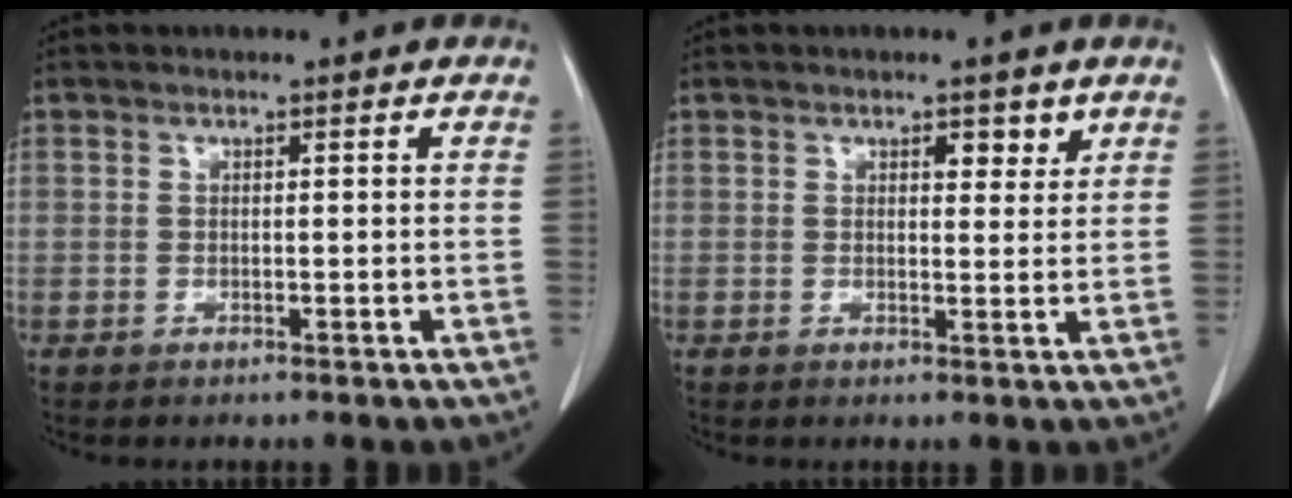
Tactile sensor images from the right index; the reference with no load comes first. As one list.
[{"total": 2.4, "force": [1.5, 1.2, 1.4], "torque": [-0.013, -0.004, 0.021]}]